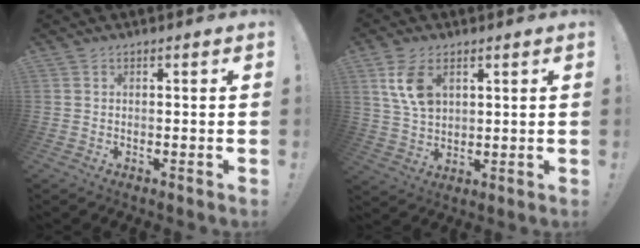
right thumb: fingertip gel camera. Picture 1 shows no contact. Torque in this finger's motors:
{"motor_torque": [0.54, 1.42, 0.23, 0.05, 0.05]}